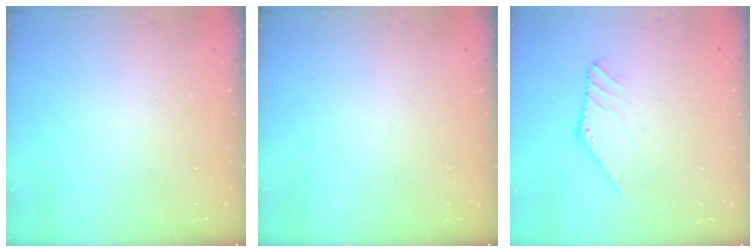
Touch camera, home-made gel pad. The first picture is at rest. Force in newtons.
{"total": 0.0}
{"total": 1.2, "press": 1.2, "slide": 0.1}